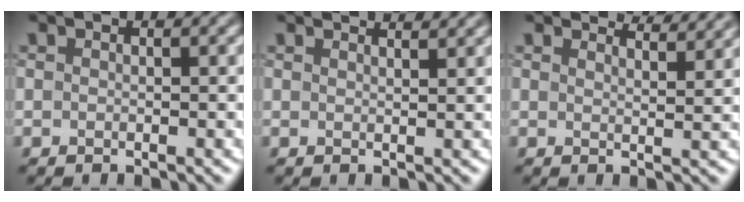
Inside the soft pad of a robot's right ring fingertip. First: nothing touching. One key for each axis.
{"total": 2.8, "fx": 2.6, "fy": 0.6, "fz": 1.0, "tx": 0.000, "ty": 0.007, "tz": 0.016}
{"total": 4.2, "fx": 4.0, "fy": 0.4, "fz": 1.0, "tx": -0.014, "ty": 0.006, "tz": 0.044}